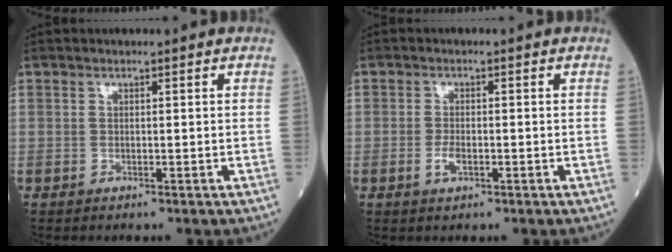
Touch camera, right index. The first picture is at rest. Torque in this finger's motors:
{"motor_torque": [0.48, -0.04, 0.19, 0.05]}